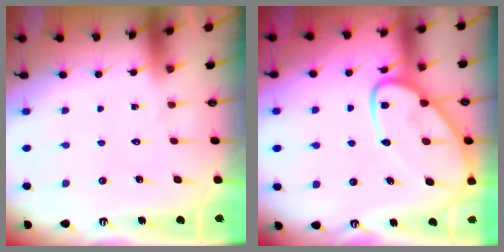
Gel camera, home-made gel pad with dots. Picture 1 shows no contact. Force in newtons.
{"total": 13.6, "press": 13.5, "slide": 1.2}